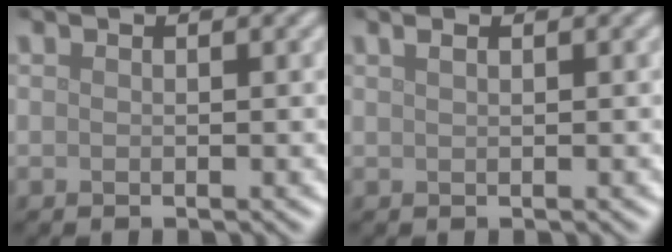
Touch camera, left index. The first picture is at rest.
{"total": 1.1, "force": [0.7, 0.4, 0.7], "torque": [-0.011, 0.000, 0.008]}